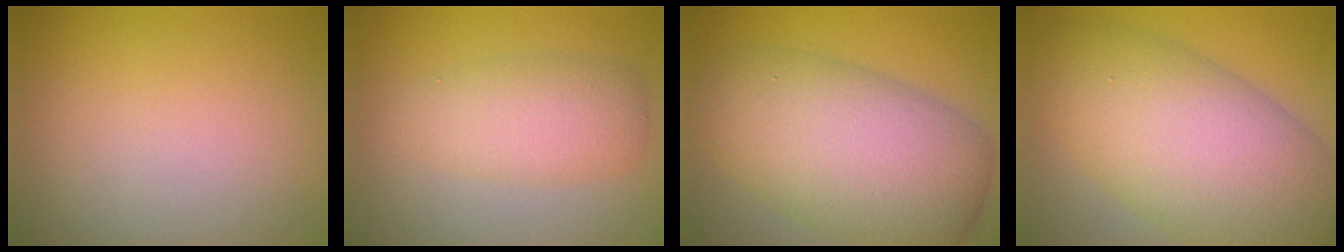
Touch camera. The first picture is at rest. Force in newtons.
{"total": 3.9, "press": 3.9, "slide": 0.0}
{"total": 10.2, "press": 10.1, "slide": 0.5}
{"total": 11.5, "press": 11.4, "slide": 0.3}